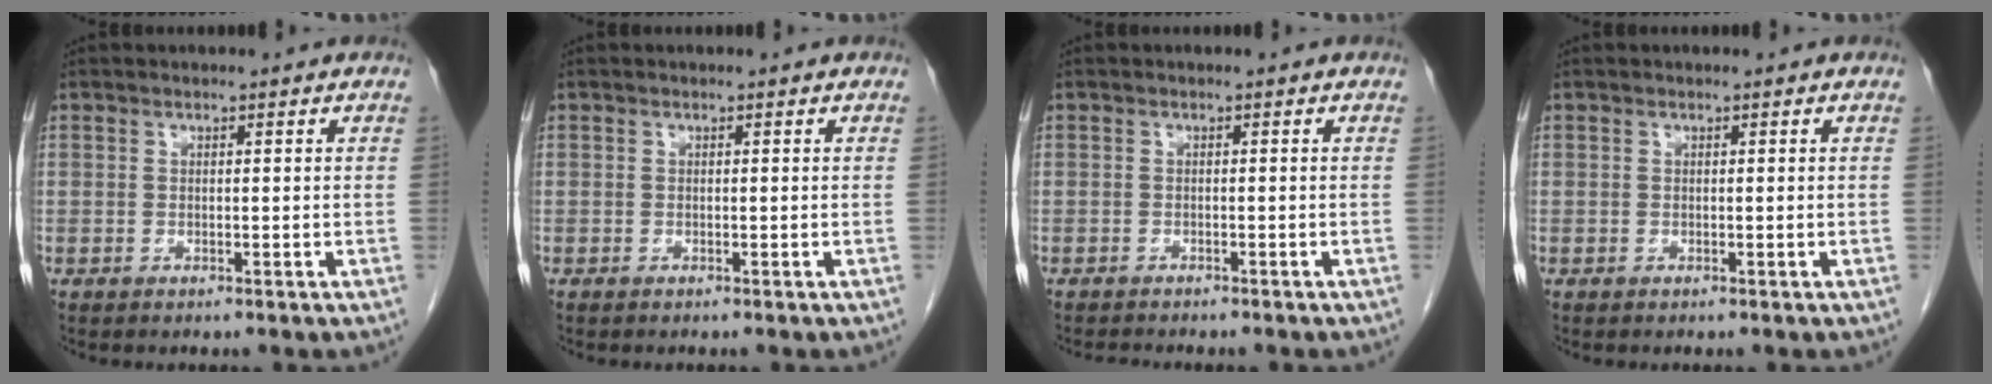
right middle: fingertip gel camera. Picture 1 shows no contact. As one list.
[{"total": 0.0}, {"total": 3.2, "force": [-2.9, 0.6, 1.2], "torque": [-0.018, -0.005, -0.037]}, {"total": 0.0}]